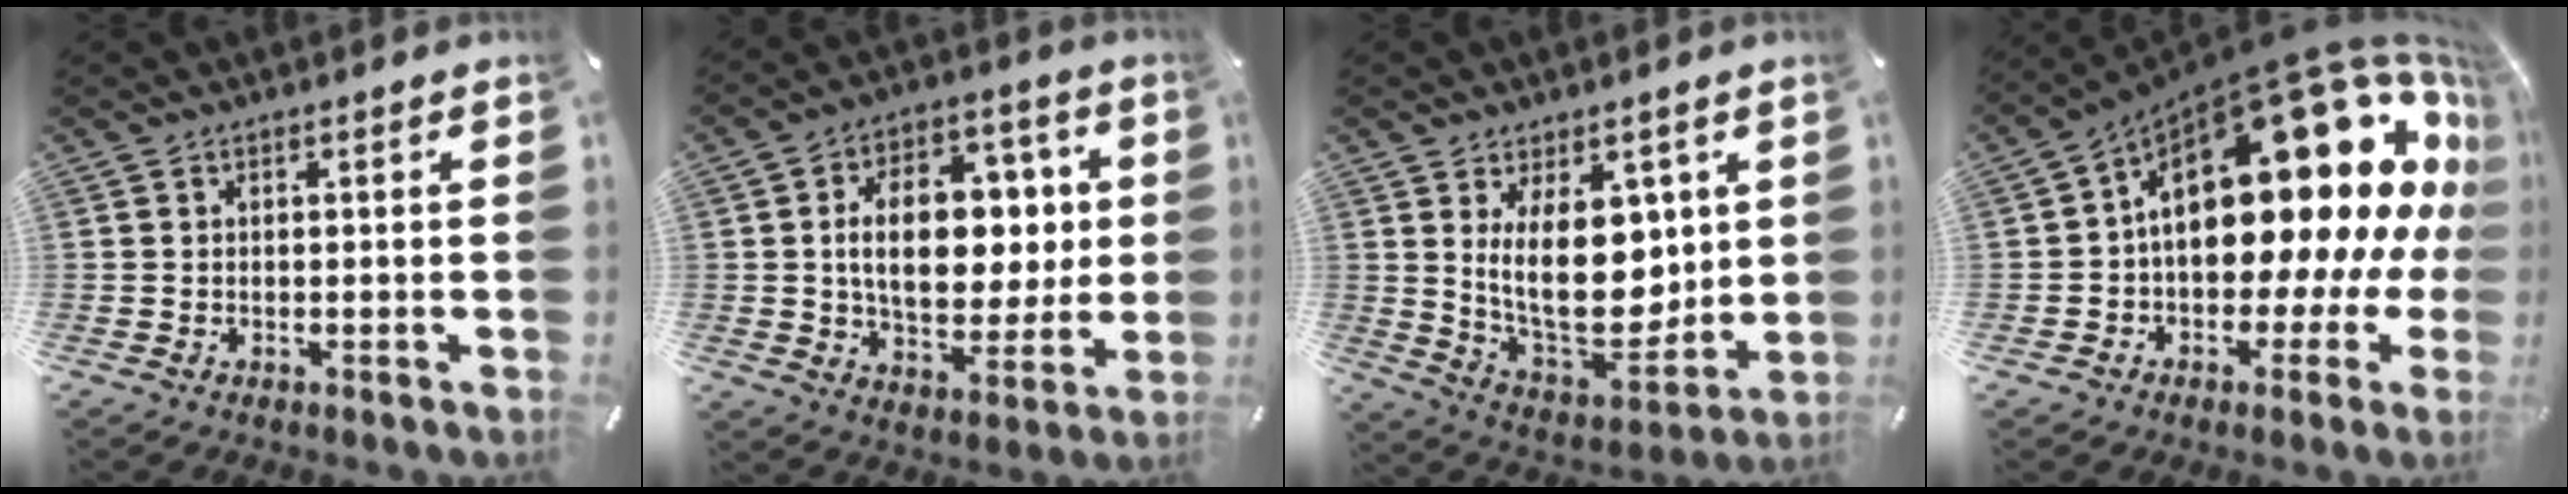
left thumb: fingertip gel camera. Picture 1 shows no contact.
{"total": 17.7, "force": [2.1, 11.7, 13.1], "torque": [-0.214, 0.004, 0.038]}
{"total": 18.1, "force": [4.4, 10.7, 13.9], "torque": [-0.241, -0.046, 0.080]}
{"total": 29.0, "force": [7.2, 14.9, 23.8], "torque": [-0.355, -0.078, 0.136]}